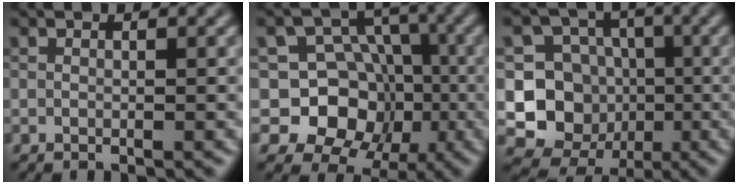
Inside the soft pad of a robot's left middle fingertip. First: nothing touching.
{"total": 8.8, "force": [-1.7, 8.0, 3.3], "torque": [-0.040, 0.020, -0.066]}
{"total": 8.6, "force": [-1.4, 8.0, 2.7], "torque": [-0.038, -0.001, -0.043]}